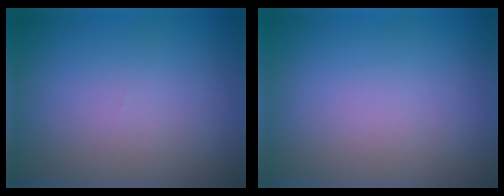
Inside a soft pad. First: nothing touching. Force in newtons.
{"total": 0.0}